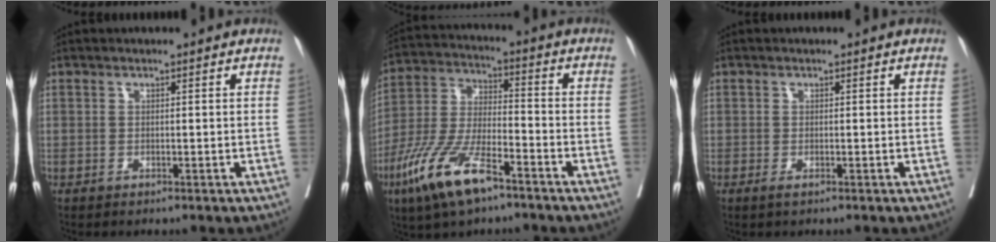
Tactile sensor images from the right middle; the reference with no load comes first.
{"total": 13.5, "force": [-8.0, 3.6, 10.2], "torque": [-0.214, -0.017, -0.151]}
{"total": 0.7, "force": [-0.4, 0.1, 0.6], "torque": [-0.013, -0.004, -0.005]}